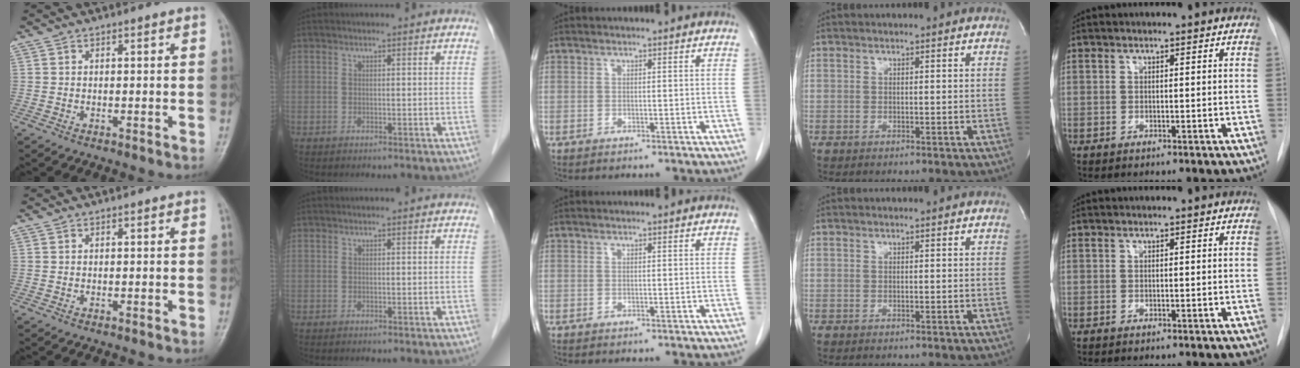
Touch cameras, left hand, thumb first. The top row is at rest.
{}